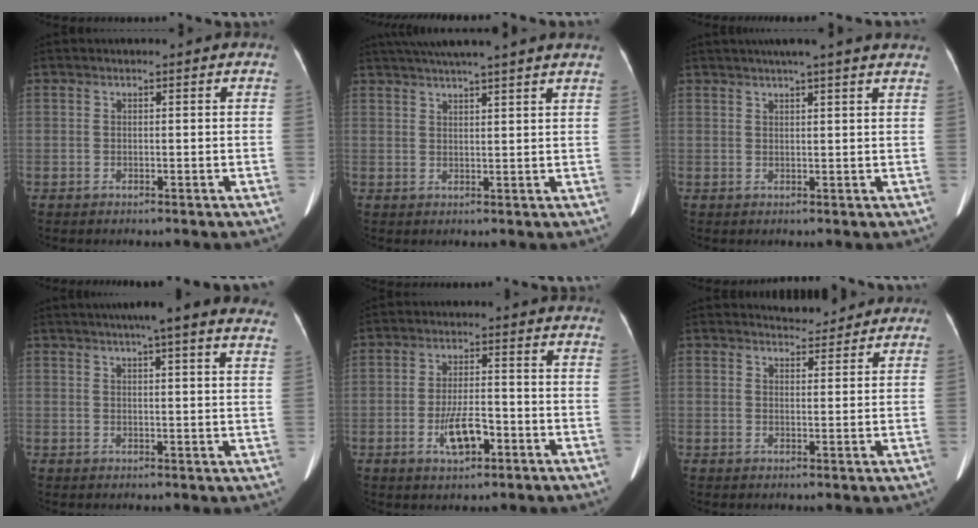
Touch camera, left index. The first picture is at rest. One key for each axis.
{"total": 12.7, "fx": 10.9, "fy": -0.8, "fz": 6.4, "tx": -0.109, "ty": 0.031, "tz": 0.144}
{"total": 9.9, "fx": 8.3, "fy": -0.4, "fz": 5.4, "tx": -0.078, "ty": 0.027, "tz": 0.091}
{"total": 17.3, "fx": 14.5, "fy": 0.9, "fz": 9.4, "tx": -0.130, "ty": 0.014, "tz": 0.164}
{"total": 5.9, "fx": -2.6, "fy": 2.0, "fz": 5.0, "tx": -0.099, "ty": -0.001, "tz": -0.042}
{"total": 4.2, "fx": 4.1, "fy": 1.1, "fz": 0.3, "tx": -0.005, "ty": 0.008, "tz": 0.052}